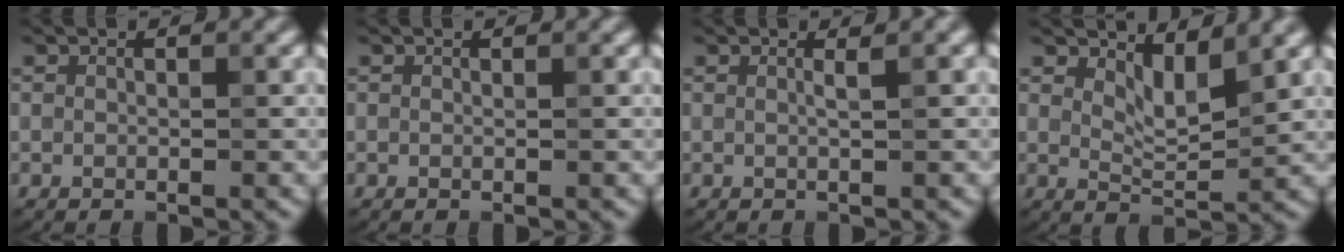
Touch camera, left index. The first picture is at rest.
{"total": 0.0}
{"total": 1.3, "force": [0.4, 0.2, 1.2], "torque": [-0.015, 0.002, -0.003]}
{"total": 2.8, "force": [1.8, 0.8, 2.0], "torque": [-0.040, -0.009, 0.034]}